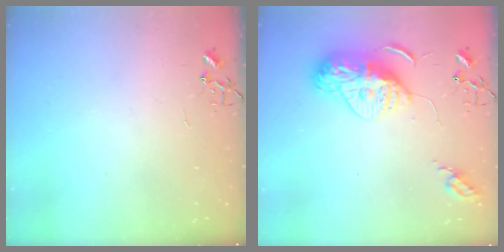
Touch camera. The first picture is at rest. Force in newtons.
{"total": 13.3, "press": 13.3, "slide": 1.2}